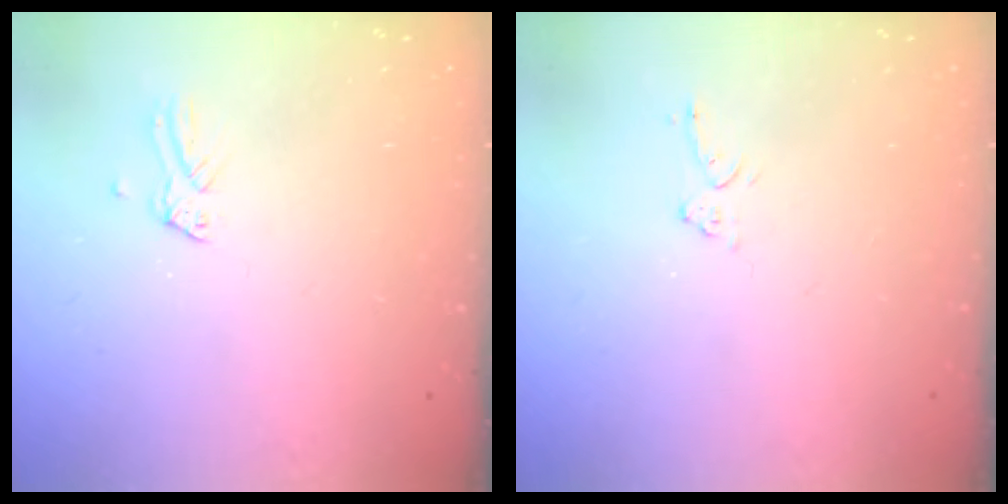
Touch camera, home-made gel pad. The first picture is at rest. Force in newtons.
{"total": 4.1, "press": 4.0, "slide": 0.5}